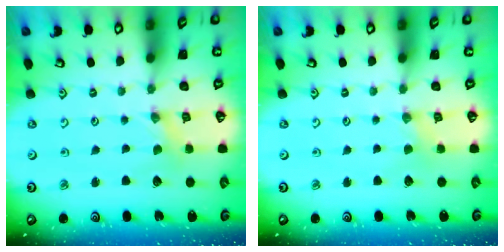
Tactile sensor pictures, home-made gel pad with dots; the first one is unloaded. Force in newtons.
{"total": 1.8, "press": 1.8, "slide": 0.3}